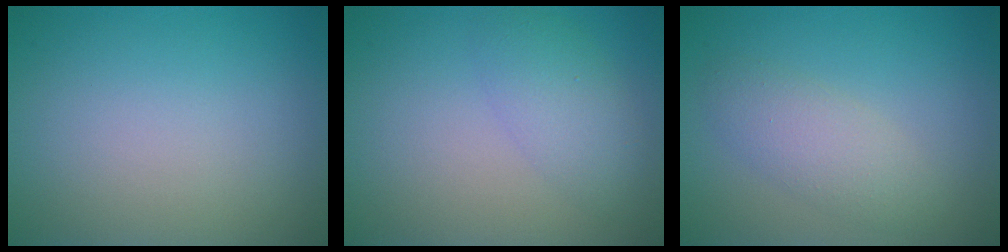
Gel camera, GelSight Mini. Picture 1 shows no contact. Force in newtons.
{"total": 3.0, "press": 3.0, "slide": 0.2}
{"total": 2.8, "press": 2.8, "slide": 0.1}